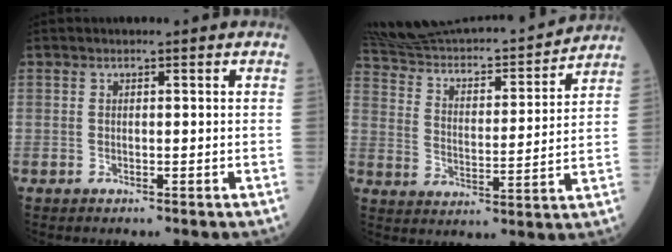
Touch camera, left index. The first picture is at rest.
{"total": 22.8, "force": [21.3, 3.6, 7.3], "torque": [-0.136, -0.010, 0.319]}